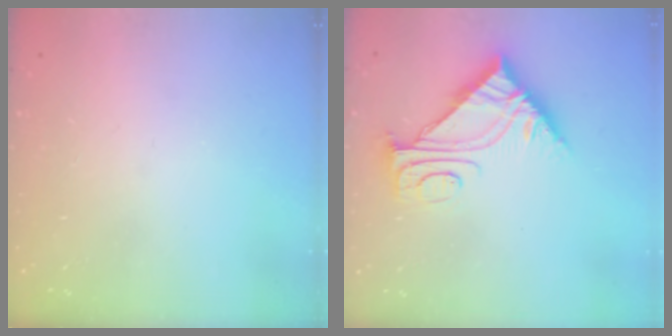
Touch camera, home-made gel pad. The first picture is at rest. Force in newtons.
{"total": 9.0, "press": 8.9, "slide": 0.9}